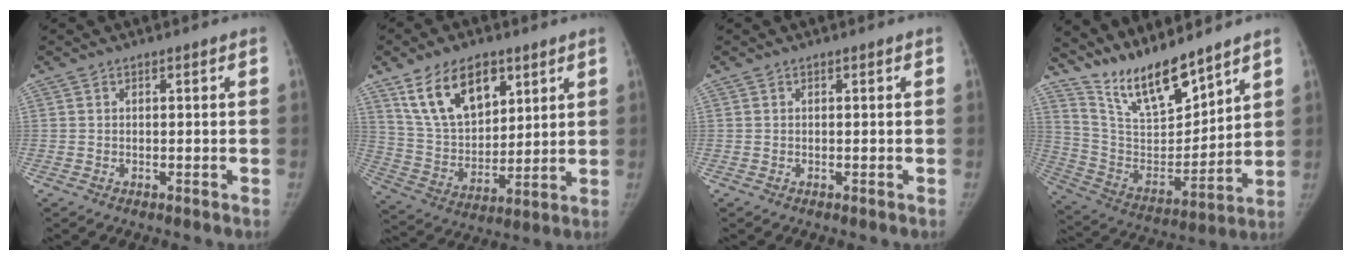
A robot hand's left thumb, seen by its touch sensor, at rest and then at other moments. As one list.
[{"total": 15.9, "force": [8.7, 9.0, 9.7], "torque": [-0.136, -0.036, 0.173]}, {"total": 0.0}, {"total": 15.6, "force": [13.2, 3.7, 7.5], "torque": [-0.105, -0.082, 0.258]}]